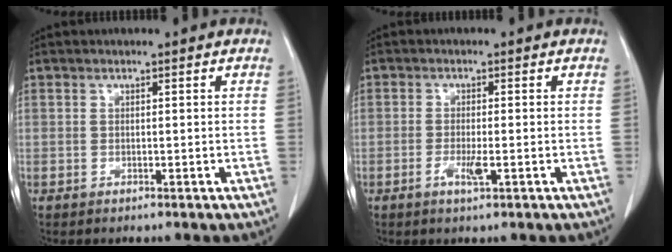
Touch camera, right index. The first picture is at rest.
{"total": 2.6, "force": [-1.0, 0.2, 2.4], "torque": [-0.048, -0.005, -0.017]}